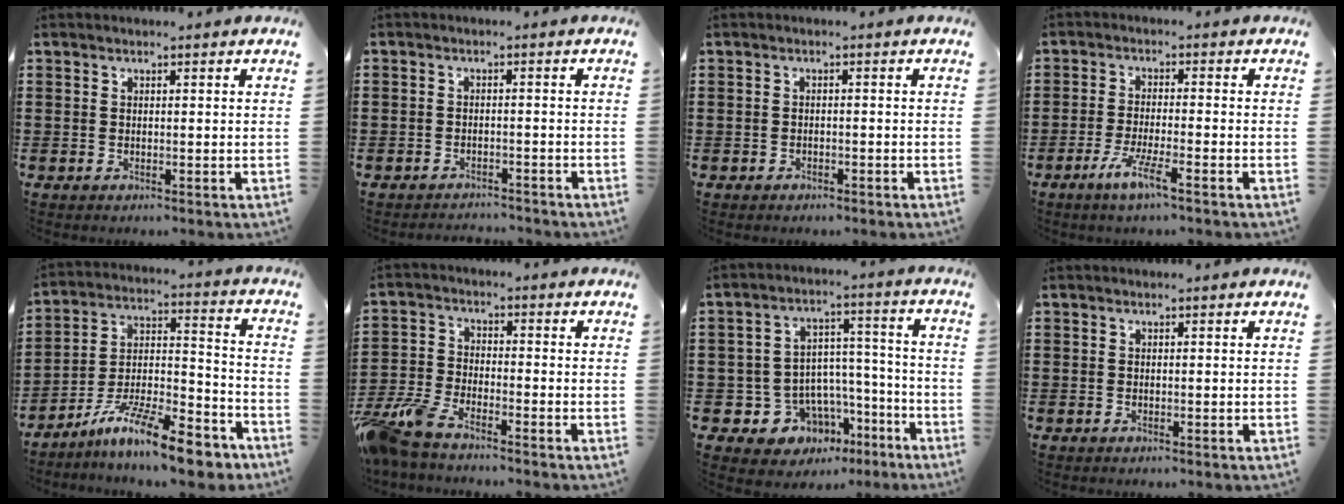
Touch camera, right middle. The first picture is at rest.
{"total": 2.2, "force": [-2.2, 0.4, -0.3], "torque": [-0.002, 0.001, -0.050]}
{"total": 0.8, "force": [-0.7, 0.4, 0.1], "torque": [-0.004, 0.000, -0.016]}
{"total": 4.9, "force": [-3.0, 0.2, 3.9], "torque": [-0.084, -0.011, -0.057]}
{"total": 13.7, "force": [-10.7, 2.2, 8.4], "torque": [-0.142, 0.035, -0.193]}
{"total": 6.6, "force": [-5.7, 1.3, 3.0], "torque": [-0.101, -0.013, -0.120]}
{"total": 8.2, "force": [-5.0, 6.4, 1.2], "torque": [-0.038, 0.021, -0.084]}
{"total": 0.0}